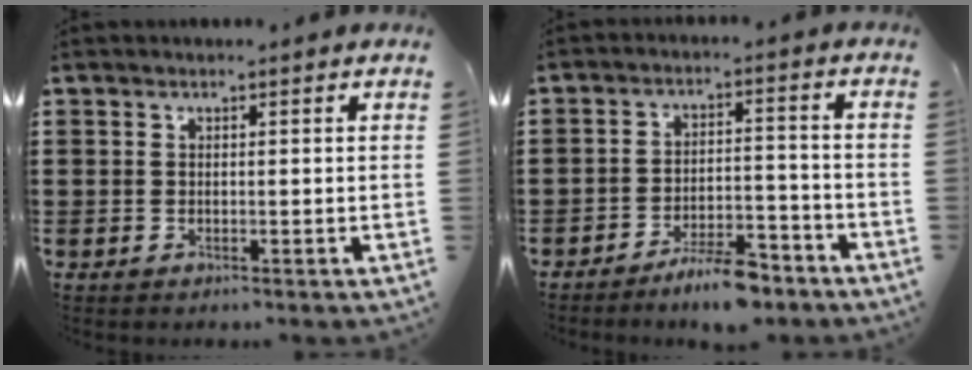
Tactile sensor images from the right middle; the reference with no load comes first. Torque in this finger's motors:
{"motor_torque": [1.39, -0.75, 0.17, 0.12]}